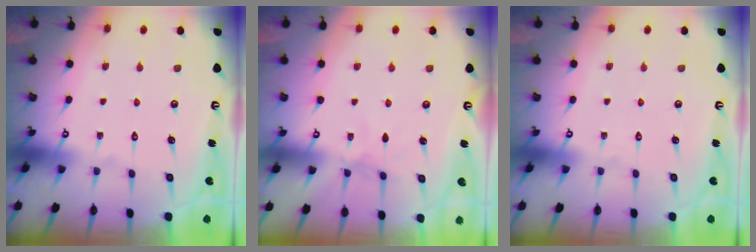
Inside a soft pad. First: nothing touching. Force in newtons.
{"total": 2.7, "press": 2.7, "slide": 0.4}
{"total": 0.0}